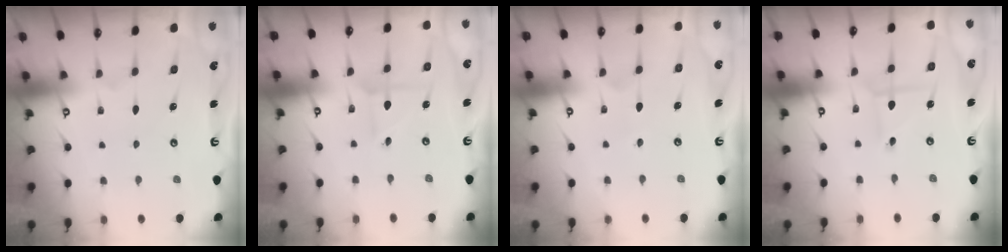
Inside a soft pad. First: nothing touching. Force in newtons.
{"total": 2.8, "press": 2.8, "slide": 0.3}
{"total": 3.7, "press": 3.7, "slide": 0.4}
{"total": 1.5, "press": 1.5, "slide": 0.1}